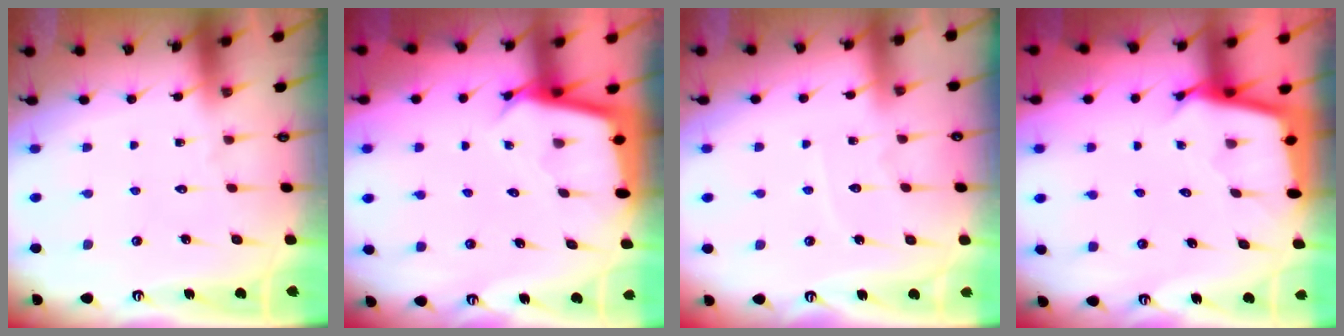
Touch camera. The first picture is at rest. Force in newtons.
{"total": 2.7, "press": 2.7, "slide": 0.0}
{"total": 4.0, "press": 4.0, "slide": 0.3}
{"total": 2.5, "press": 2.5, "slide": 0.1}